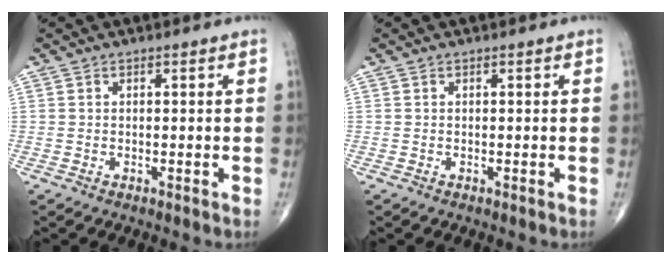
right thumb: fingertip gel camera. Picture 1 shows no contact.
{"total": 0.0}